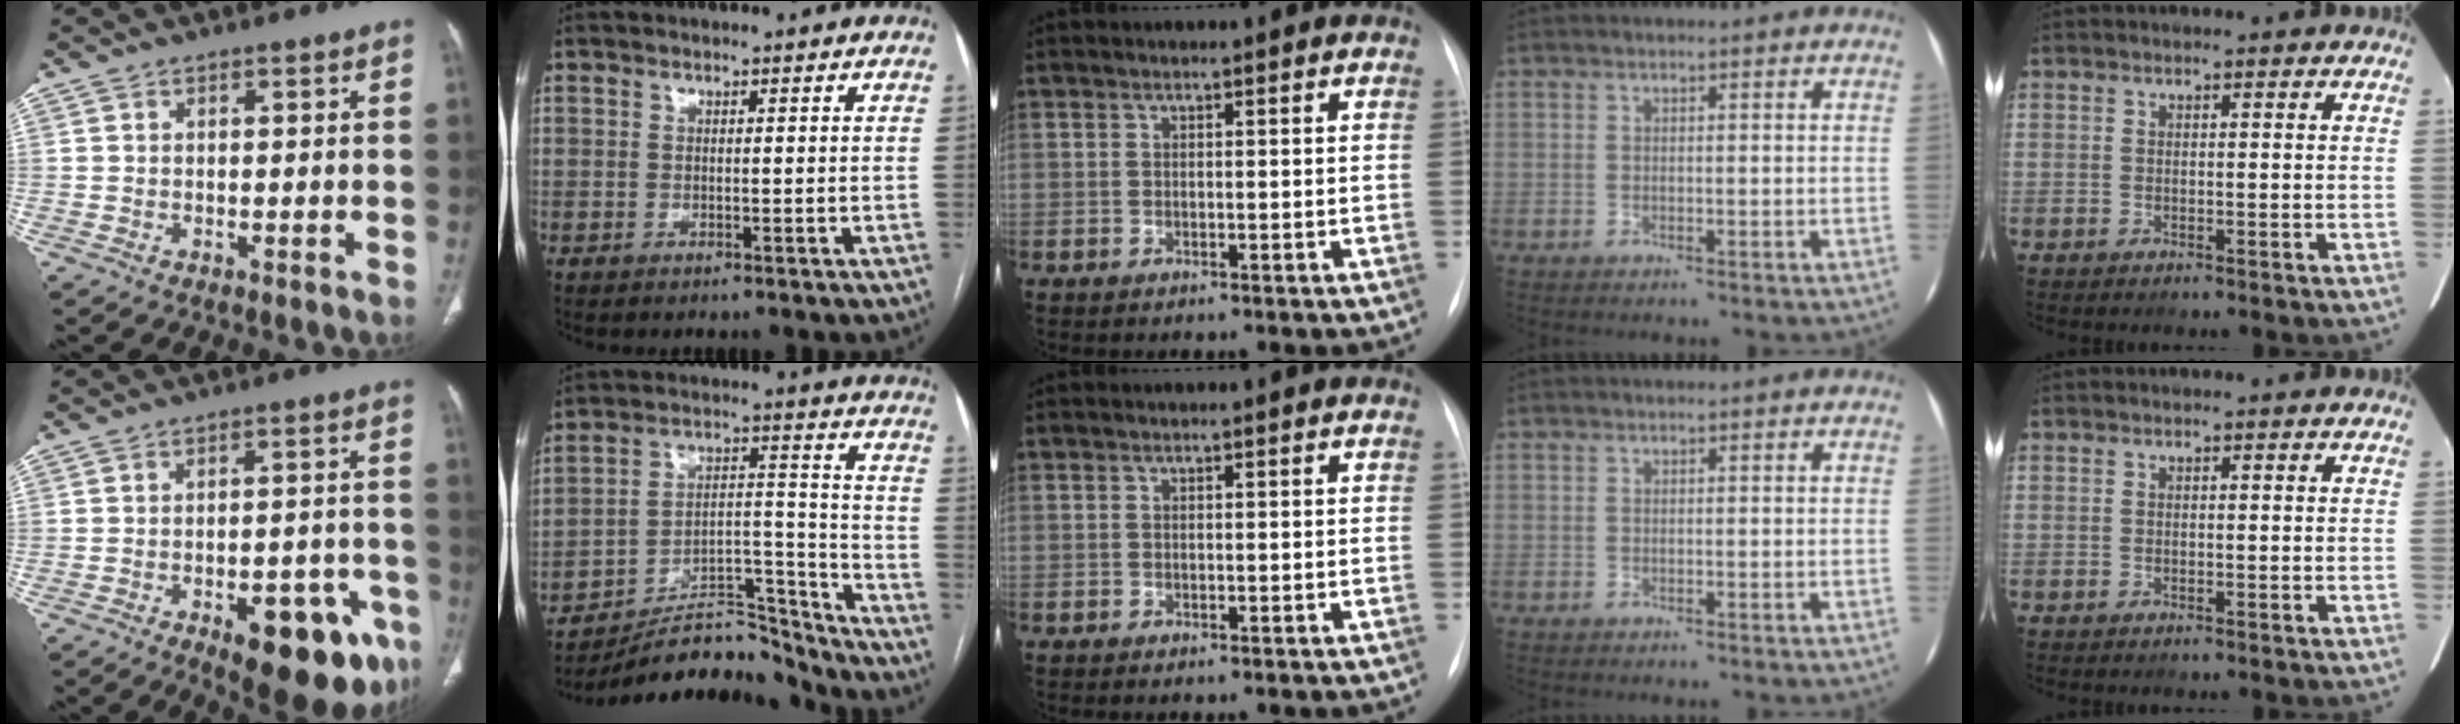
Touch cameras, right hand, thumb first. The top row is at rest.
{"thumb": {"total": 17.7, "force": [-8.5, 7.3, 13.7], "torque": [-0.120, 0.035, -0.097]}, "index": {"total": 16.4, "force": [-15.7, 3.2, 3.3], "torque": [-0.045, 0.049, -0.249]}}